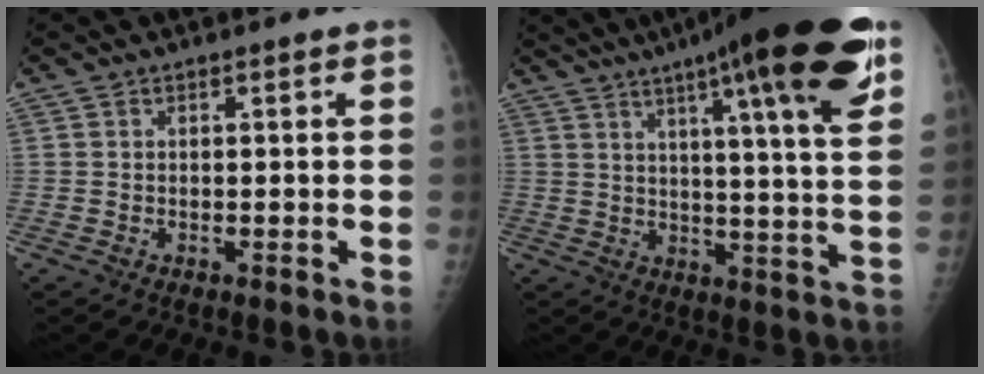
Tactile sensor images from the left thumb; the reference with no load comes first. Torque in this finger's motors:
{"motor_torque": [2.96, -0.73, 1.44, -1.33, 0.34]}